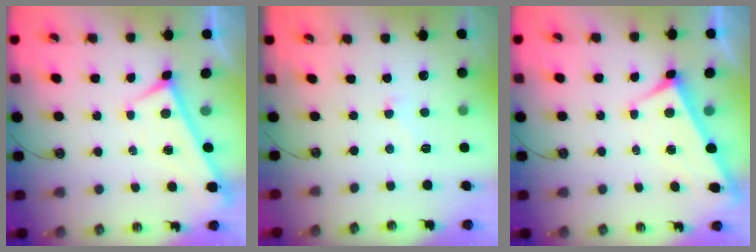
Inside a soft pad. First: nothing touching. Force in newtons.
{"total": 2.7, "press": 2.6, "slide": 0.9}
{"total": 3.4, "press": 3.4, "slide": 0.2}